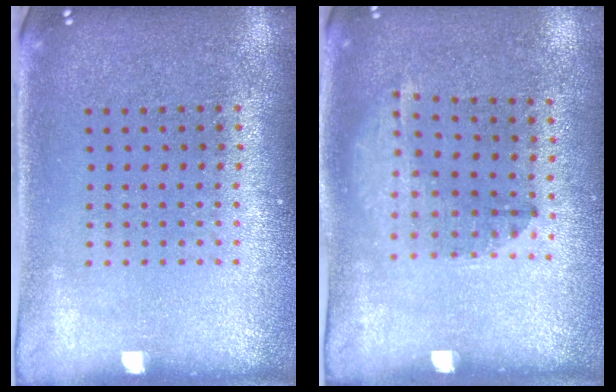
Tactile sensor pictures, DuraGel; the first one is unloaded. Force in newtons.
{"total": 1.3, "press": 0.9, "slide": 1.0}